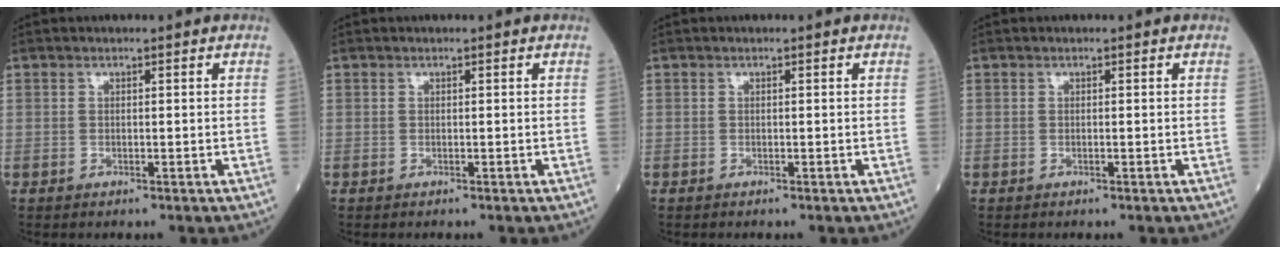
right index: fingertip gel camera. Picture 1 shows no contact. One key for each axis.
{"total": 0.0}
{"total": 0.0}
{"total": 0.0}